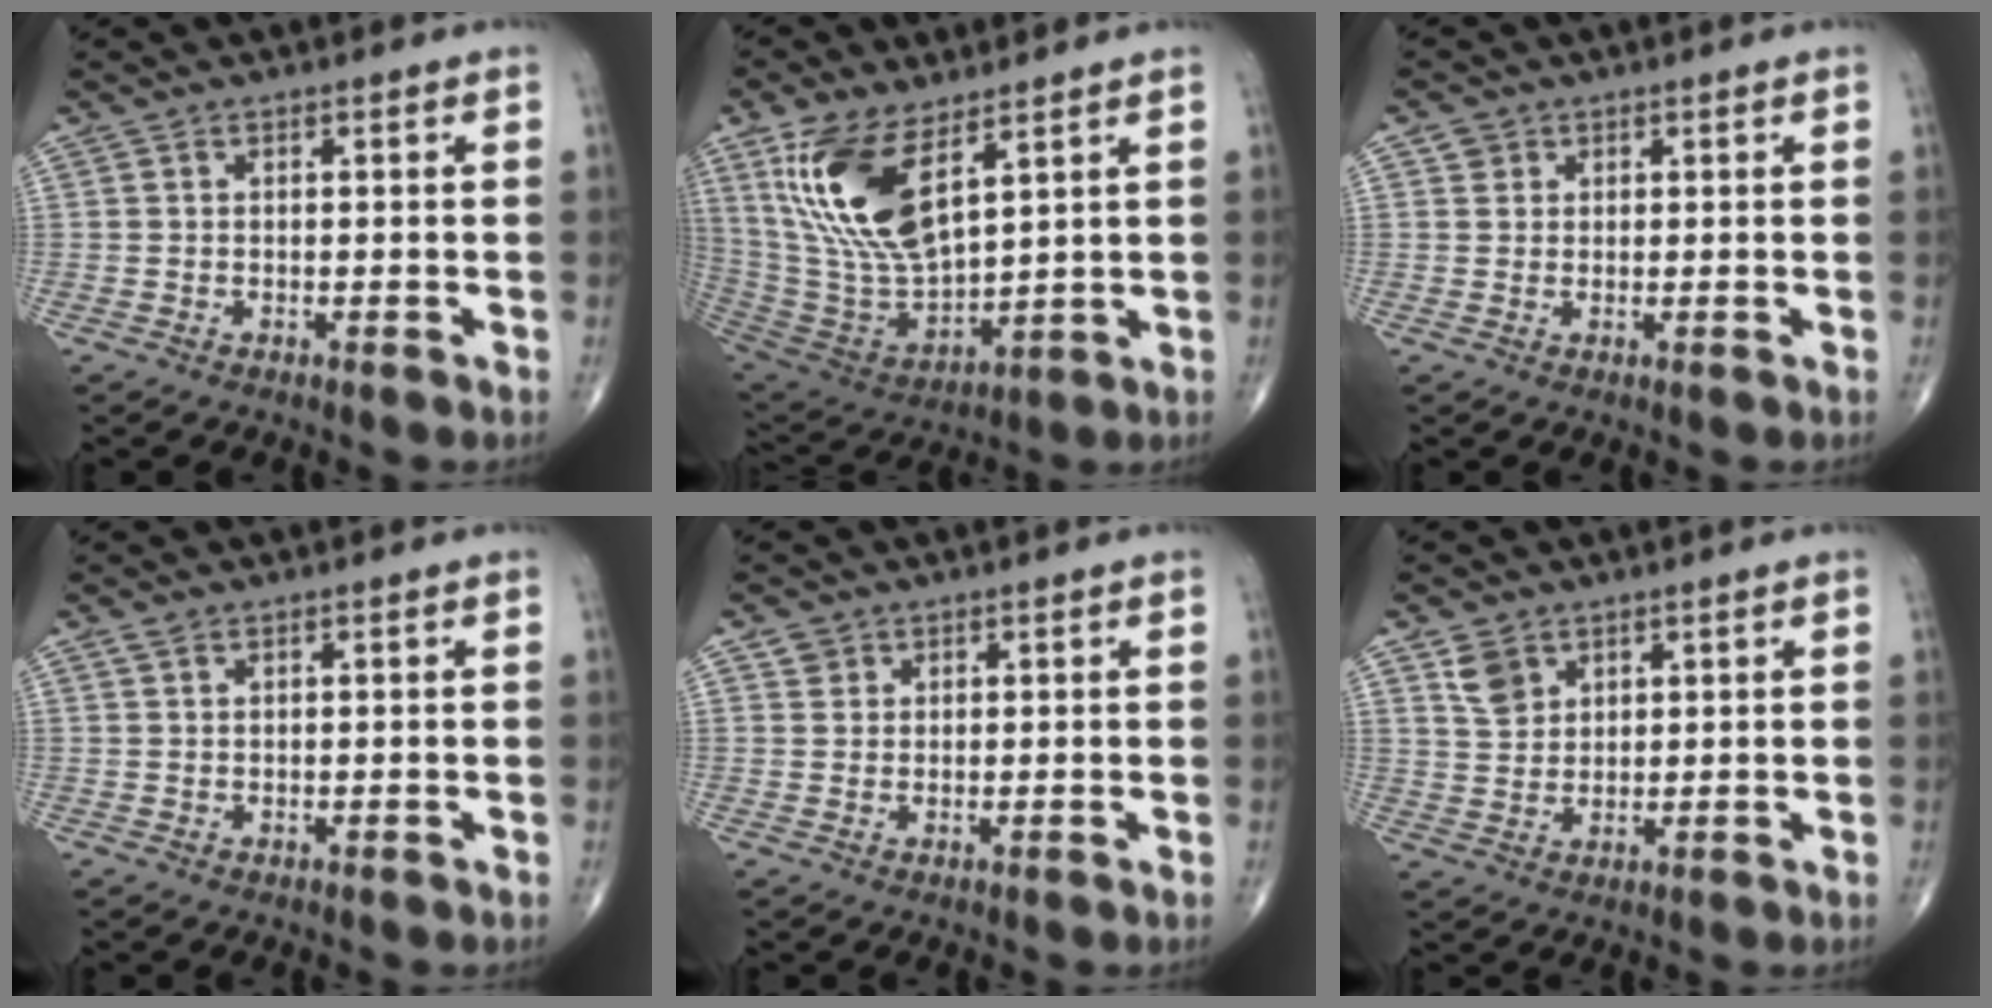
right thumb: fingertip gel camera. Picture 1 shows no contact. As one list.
[{"total": 17.7, "force": [8.3, 7.6, 13.7], "torque": [-0.266, -0.037, 0.179]}, {"total": 2.0, "force": [0.8, 1.8, 0.2], "torque": [0.011, -0.002, 0.007]}, {"total": 1.1, "force": [0.7, 0.6, 0.6], "torque": [-0.013, 0.010, 0.014]}, {"total": 2.0, "force": [1.0, 1.7, 0.2], "torque": [0.011, -0.005, 0.011]}, {"total": 4.8, "force": [2.7, 3.5, 1.9], "torque": [-0.020, -0.015, 0.056]}]